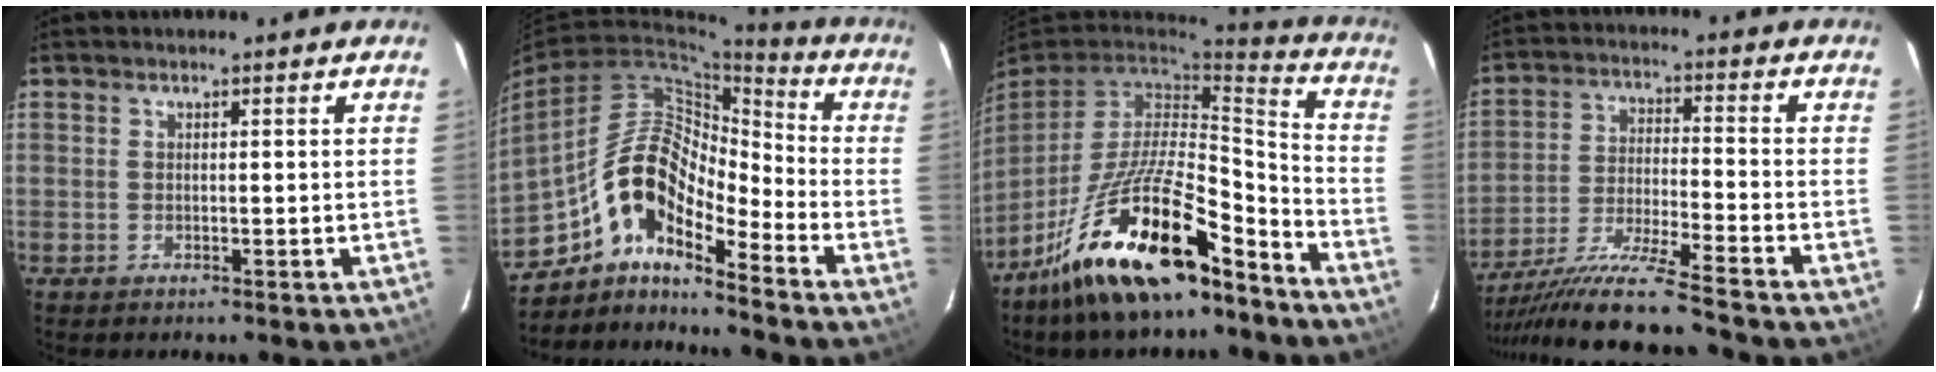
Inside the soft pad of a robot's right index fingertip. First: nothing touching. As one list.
[{"total": 13.0, "force": [-8.9, 4.1, 8.5], "torque": [-0.145, 0.017, -0.179]}, {"total": 21.8, "force": [-15.2, 6.4, 14.4], "torque": [-0.269, -0.007, -0.258]}, {"total": 15.8, "force": [-13.8, -1.6, 7.6], "torque": [-0.152, -0.031, -0.246]}]